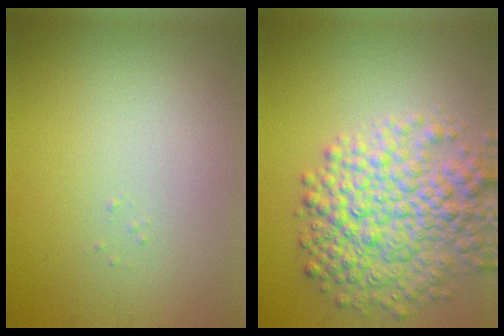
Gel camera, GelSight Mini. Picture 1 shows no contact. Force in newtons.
{"total": 8.1, "press": 8.1, "slide": 0.2}